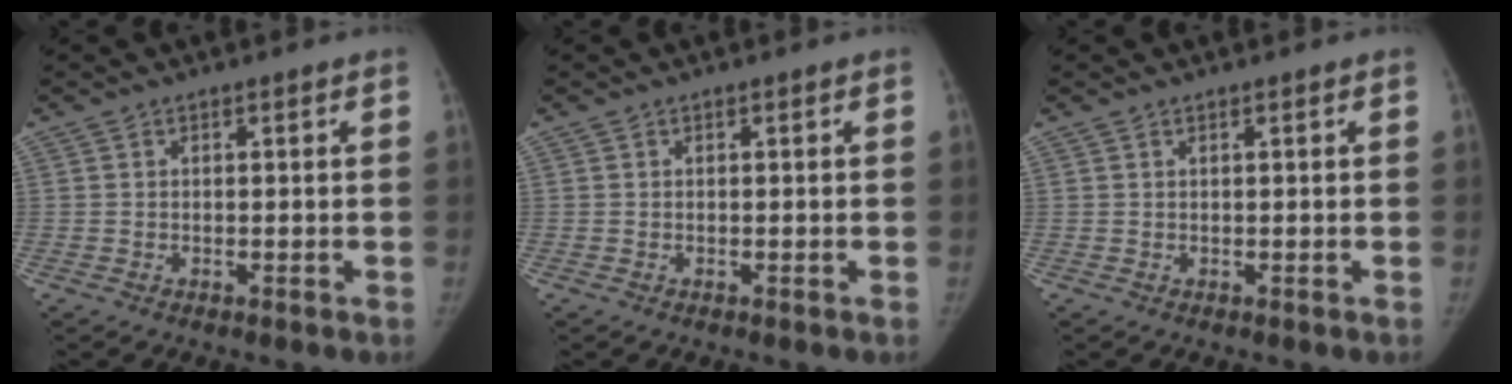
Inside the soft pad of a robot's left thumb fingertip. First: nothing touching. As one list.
[{"total": 0.0}, {"total": 0.0}]